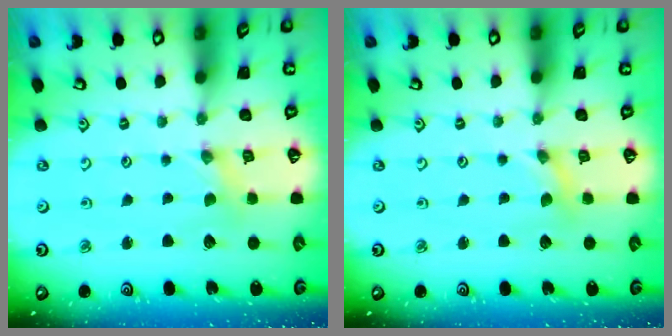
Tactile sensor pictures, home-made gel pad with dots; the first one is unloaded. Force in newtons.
{"total": 0.0}